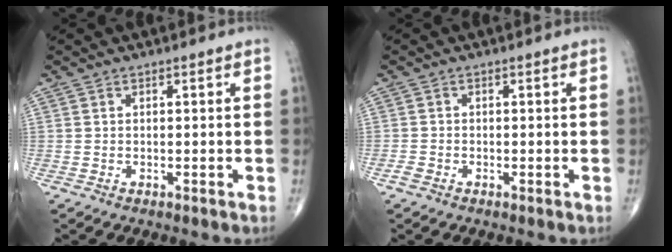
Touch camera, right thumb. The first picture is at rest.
{"total": 1.1, "force": [-0.7, 0.6, 0.6], "torque": [-0.017, -0.002, -0.017]}